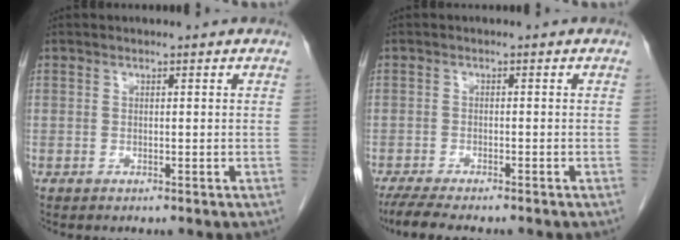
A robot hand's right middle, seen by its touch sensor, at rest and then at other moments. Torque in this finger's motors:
{"motor_torque": [0.07, -0.03, 0.02, 0.03]}